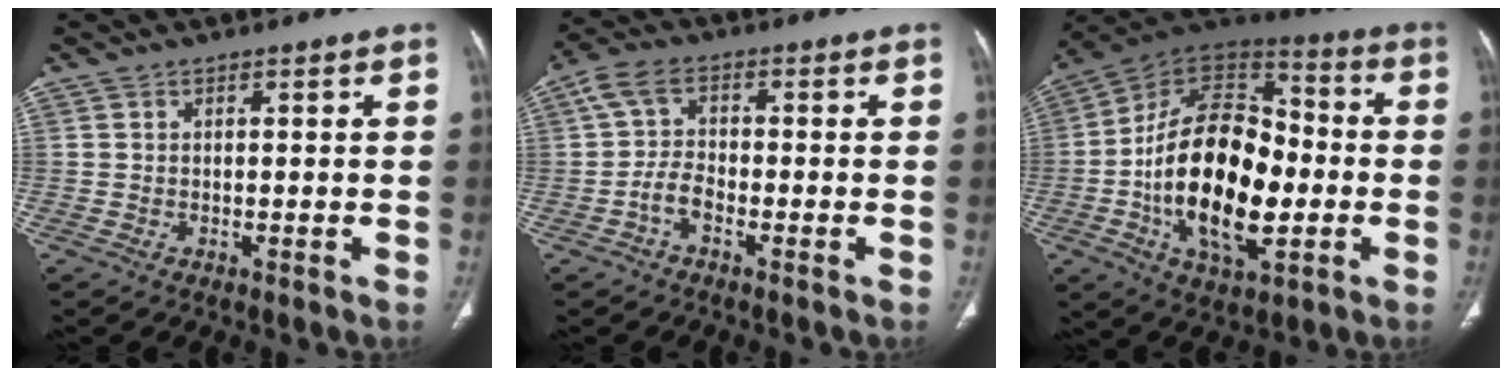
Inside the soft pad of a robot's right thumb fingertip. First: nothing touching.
{"total": 5.2, "force": [-2.1, 3.2, 3.5], "torque": [-0.068, 0.022, -0.047]}
{"total": 25.7, "force": [-3.9, 14.2, 21.0], "torque": [-0.339, 0.024, -0.063]}